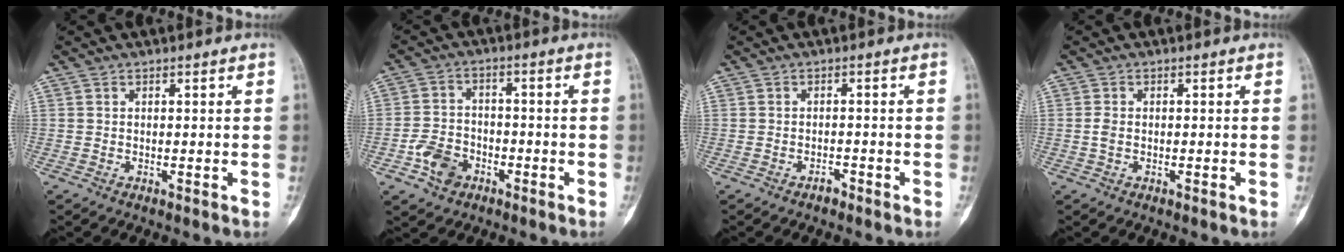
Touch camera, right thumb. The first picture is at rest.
{"total": 6.7, "force": [-3.3, 5.0, 3.0], "torque": [-0.039, 0.022, -0.058]}
{"total": 1.3, "force": [-1.1, 0.6, 0.4], "torque": [-0.007, 0.006, -0.018]}
{"total": 1.4, "force": [-0.3, 0.8, 1.1], "torque": [-0.029, 0.003, -0.007]}